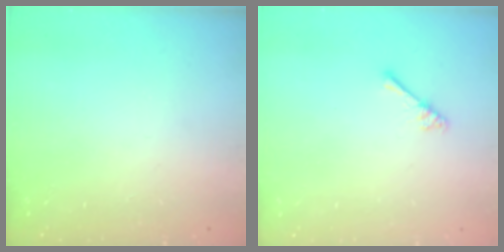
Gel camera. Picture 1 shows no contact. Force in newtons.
{"total": 2.4, "press": 2.4, "slide": 0.4}